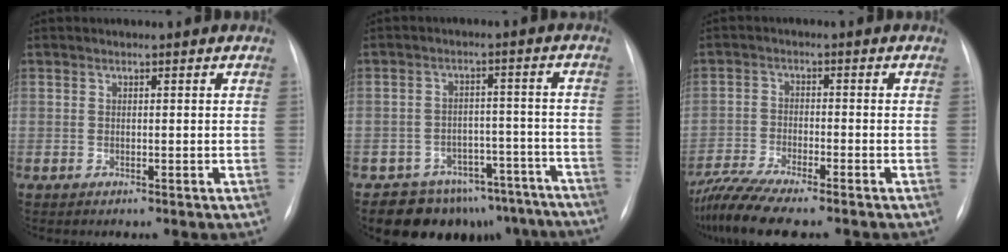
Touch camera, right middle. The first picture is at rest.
{"total": 13.8, "force": [-11.7, 7.1, 1.6], "torque": [0.009, 0.042, -0.137]}
{"total": 9.7, "force": [-8.4, 0.2, 4.9], "torque": [-0.093, -0.020, -0.142]}